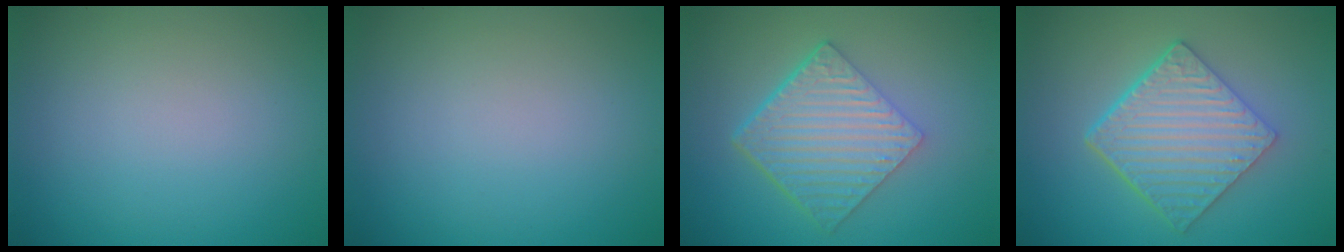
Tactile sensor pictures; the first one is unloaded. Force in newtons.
{"total": 0.0}
{"total": 6.4, "press": 4.3, "slide": 4.8}
{"total": 6.5, "press": 4.5, "slide": 4.7}